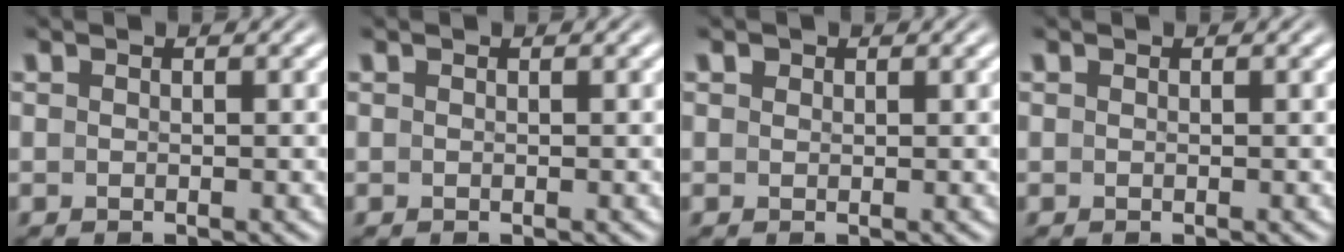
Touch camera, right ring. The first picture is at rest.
{"total": 0.0}
{"total": 0.6, "force": [0.5, 0.2, 0.2], "torque": [-0.004, -0.004, 0.015]}
{"total": 0.0}